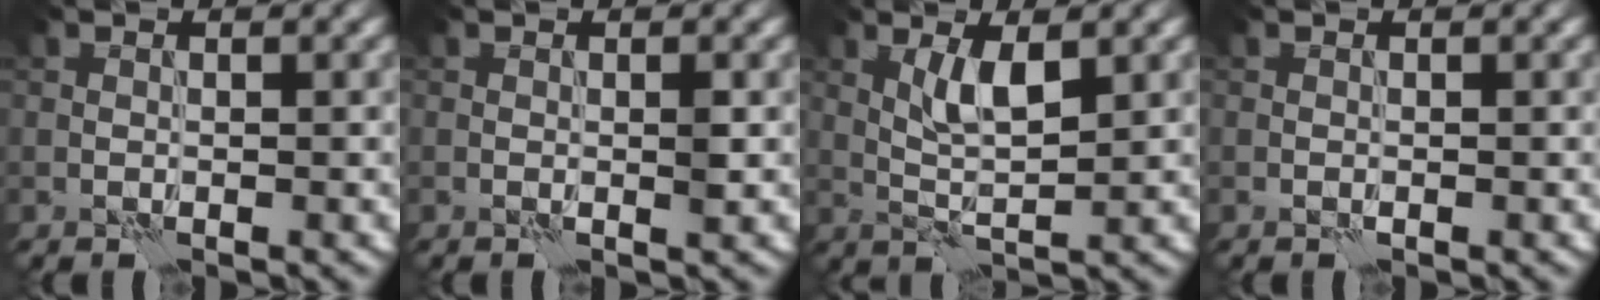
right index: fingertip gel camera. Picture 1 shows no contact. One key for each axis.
{"total": 0.7, "fx": 0.1, "fy": 0.1, "fz": 0.7, "tx": -0.013, "ty": 0.000, "tz": 0.000}
{"total": 3.1, "fx": 1.4, "fy": 0.9, "fz": 2.6, "tx": -0.056, "ty": -0.002, "tz": 0.026}
{"total": 0.0}